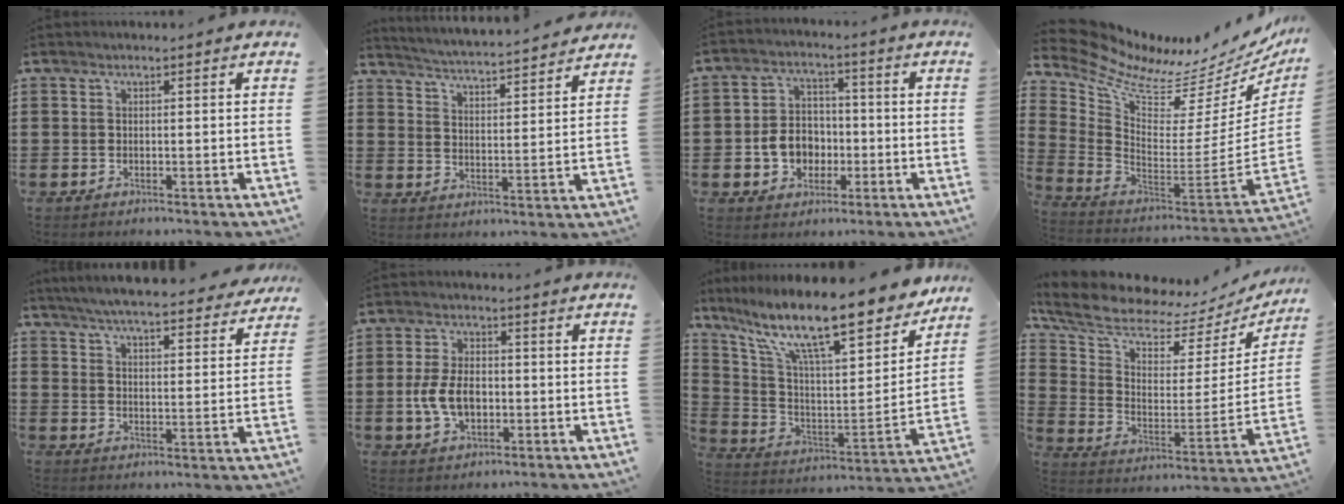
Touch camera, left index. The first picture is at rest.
{"total": 3.7, "force": [3.7, -0.6, 0.5], "torque": [-0.031, -0.035, 0.056]}
{"total": 6.7, "force": [-1.6, 5.7, 3.3], "torque": [-0.077, 0.009, -0.033]}
{"total": 7.3, "force": [6.1, 1.9, 3.4], "torque": [-0.103, -0.065, 0.100]}
{"total": 6.4, "force": [6.1, -0.2, 1.9], "torque": [-0.062, -0.035, 0.108]}
{"total": 7.0, "force": [-1.1, 4.3, 5.4], "torque": [-0.124, 0.003, -0.025]}
{"total": 15.3, "force": [11.8, 2.8, 9.4], "torque": [-0.199, -0.084, 0.193]}
{"total": 7.8, "force": [6.5, 2.5, 3.4], "torque": [-0.100, -0.051, 0.112]}